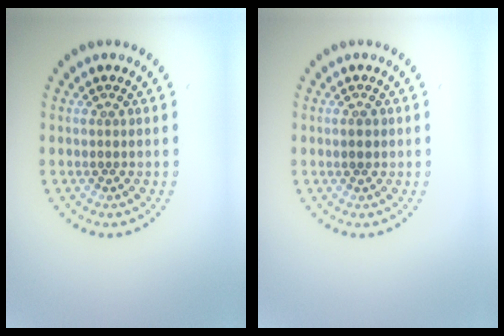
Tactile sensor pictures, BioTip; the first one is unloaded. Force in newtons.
{"total": 1.3, "press": 1.3, "slide": 0.2}